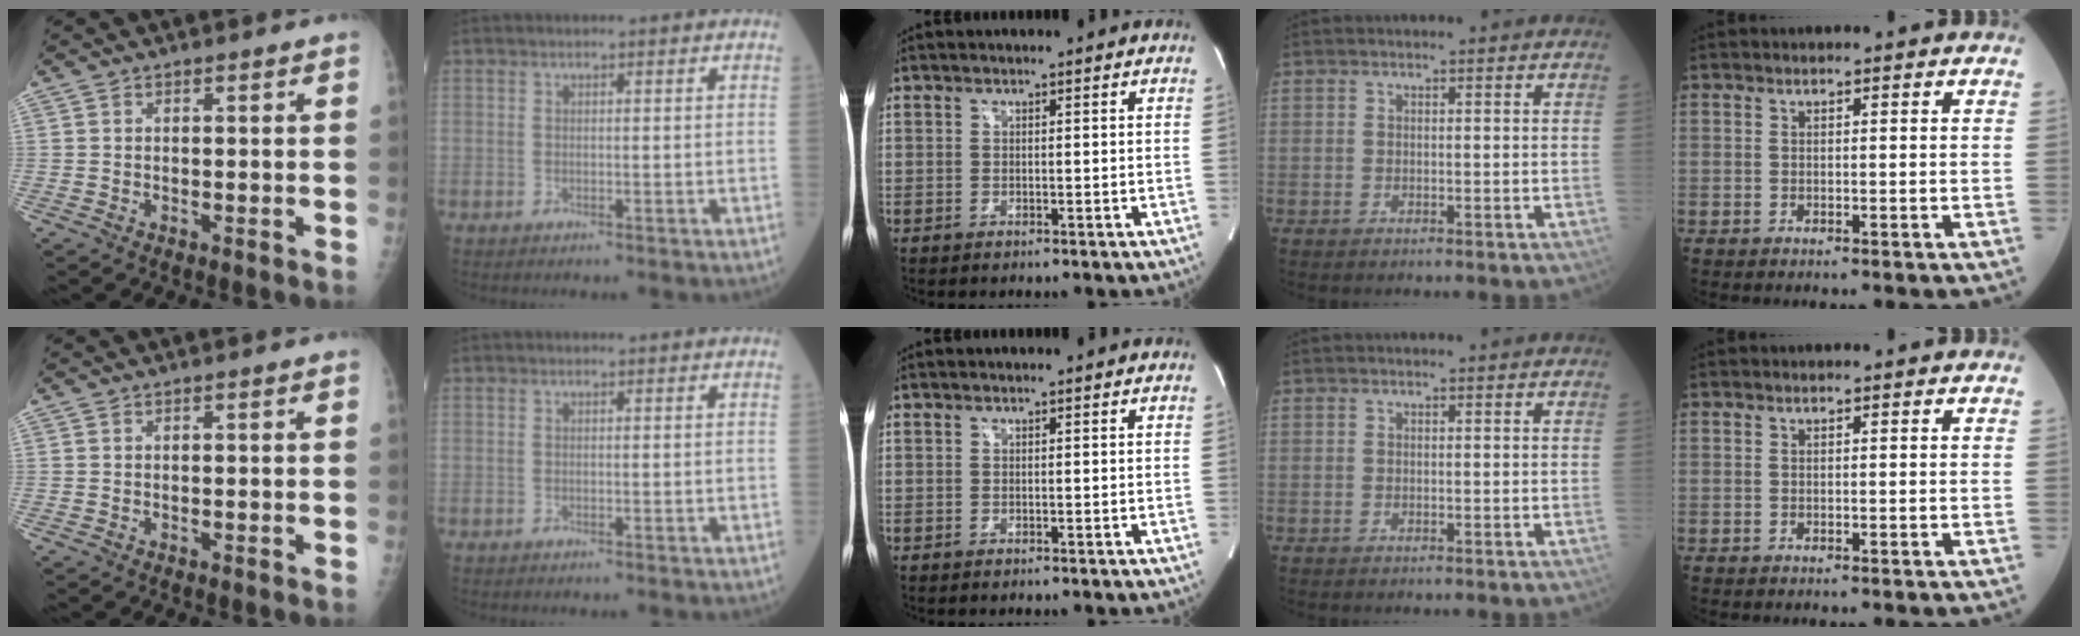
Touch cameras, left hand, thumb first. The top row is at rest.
{}